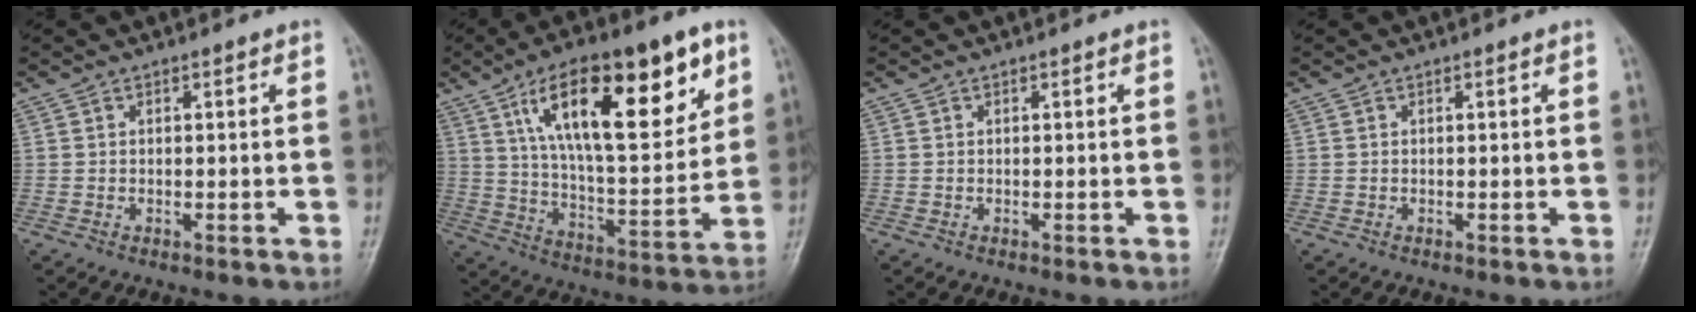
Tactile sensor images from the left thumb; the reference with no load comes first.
{"total": 25.5, "force": [11.6, 9.6, 20.5], "torque": [-0.292, -0.028, 0.196]}
{"total": 0.0}
{"total": 0.0}